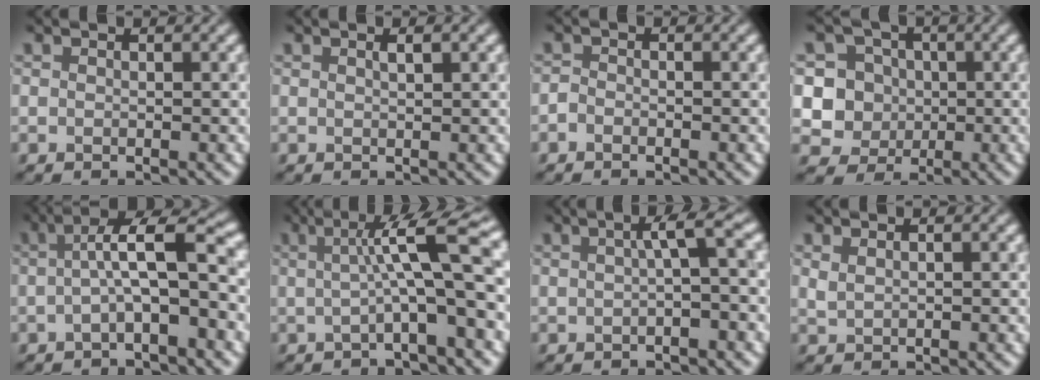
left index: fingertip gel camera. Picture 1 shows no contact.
{"total": 0.9, "force": [0.4, 0.1, 0.8], "torque": [-0.010, 0.007, 0.006]}
{"total": 0.7, "force": [-0.6, 0.3, 0.2], "torque": [-0.004, 0.004, -0.015]}
{"total": 5.8, "force": [0.7, 5.6, 1.5], "torque": [-0.016, 0.021, 0.007]}
{"total": 5.1, "force": [0.0, 1.1, 4.9], "torque": [-0.079, 0.027, -0.007]}
{"total": 7.7, "force": [0.7, 1.3, 7.6], "torque": [-0.103, 0.018, 0.005]}
{"total": 2.8, "force": [0.2, 0.5, 2.8], "torque": [-0.034, 0.011, -0.001]}
{"total": 0.7, "force": [0.6, 0.2, 0.3], "torque": [-0.006, 0.003, 0.015]}